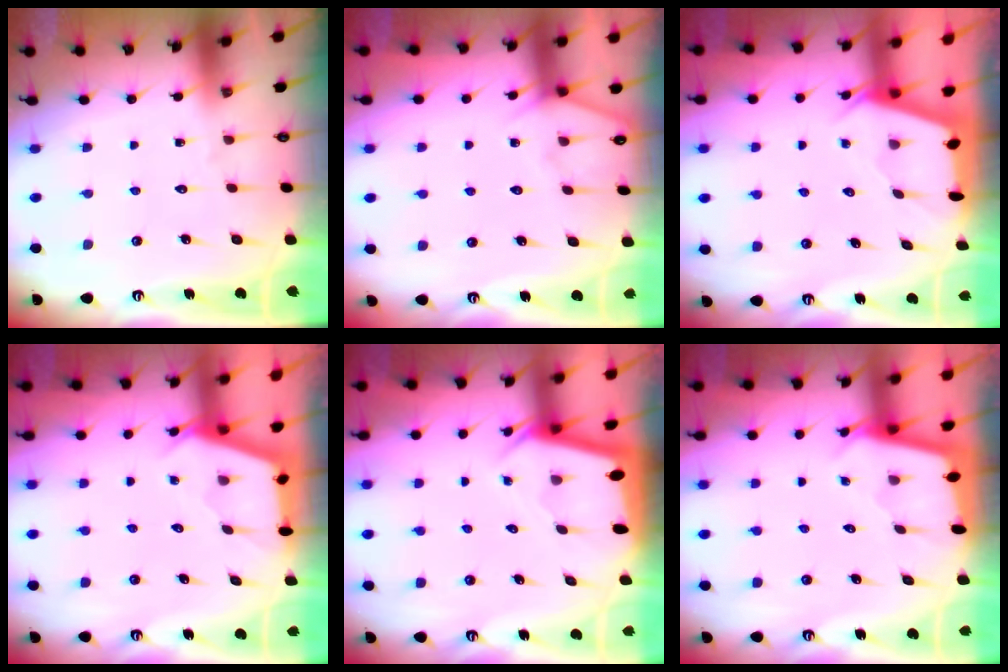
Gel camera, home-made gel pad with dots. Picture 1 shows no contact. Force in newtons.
{"total": 5.2, "press": 5.1, "slide": 0.6}
{"total": 2.0, "press": 2.0, "slide": 0.3}
{"total": 2.5, "press": 2.5, "slide": 0.3}
{"total": 2.4, "press": 2.4, "slide": 0.2}
{"total": 1.8, "press": 1.8, "slide": 0.2}